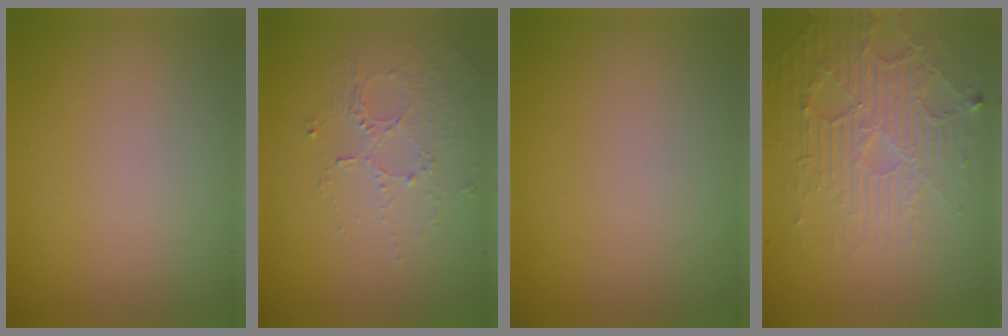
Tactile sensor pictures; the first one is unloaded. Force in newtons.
{"total": 1.7, "press": 1.2, "slide": 1.2}
{"total": 0.0}
{"total": 5.6, "press": 3.4, "slide": 4.4}